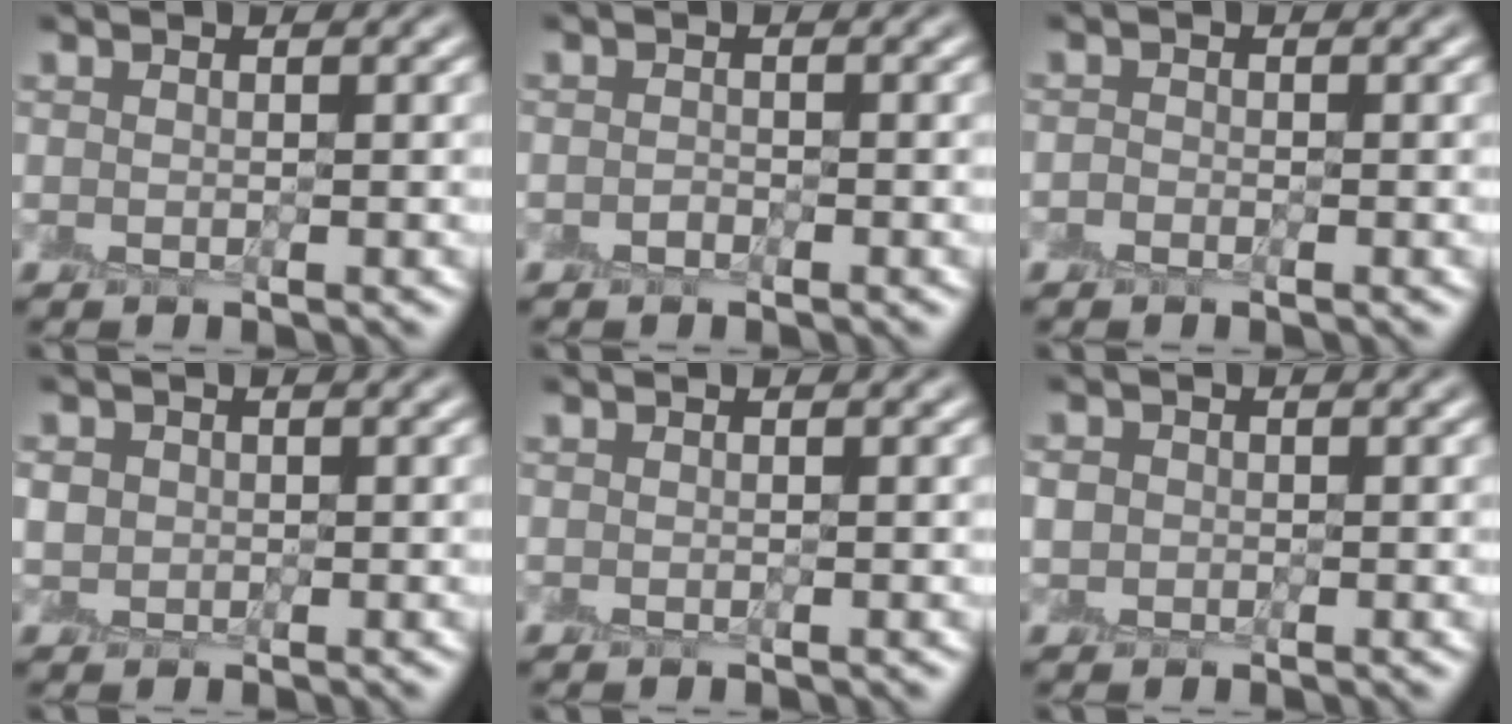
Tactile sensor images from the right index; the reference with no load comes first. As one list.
[{"total": 0.8, "force": [-0.7, 0.4, 0.0], "torque": [0.002, 0.002, -0.009]}, {"total": 0.8, "force": [-0.7, 0.3, -0.1], "torque": [0.006, 0.000, -0.011]}, {"total": 1.6, "force": [-0.1, 1.6, 0.4], "torque": [-0.006, 0.002, 0.000]}, {"total": 0.0}, {"total": 1.5, "force": [-0.4, 1.4, 0.2], "torque": [-0.001, 0.001, -0.008]}]